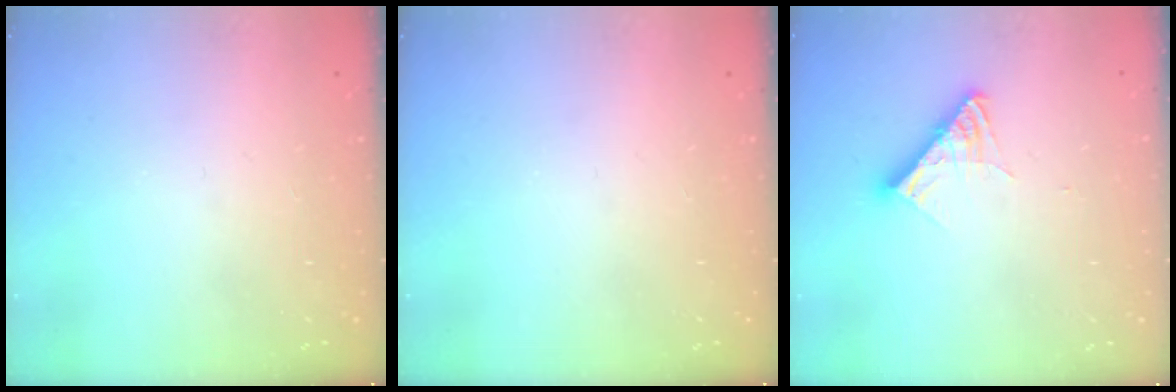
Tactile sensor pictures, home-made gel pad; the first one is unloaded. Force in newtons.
{"total": 0.0}
{"total": 10.7, "press": 10.7, "slide": 0.9}